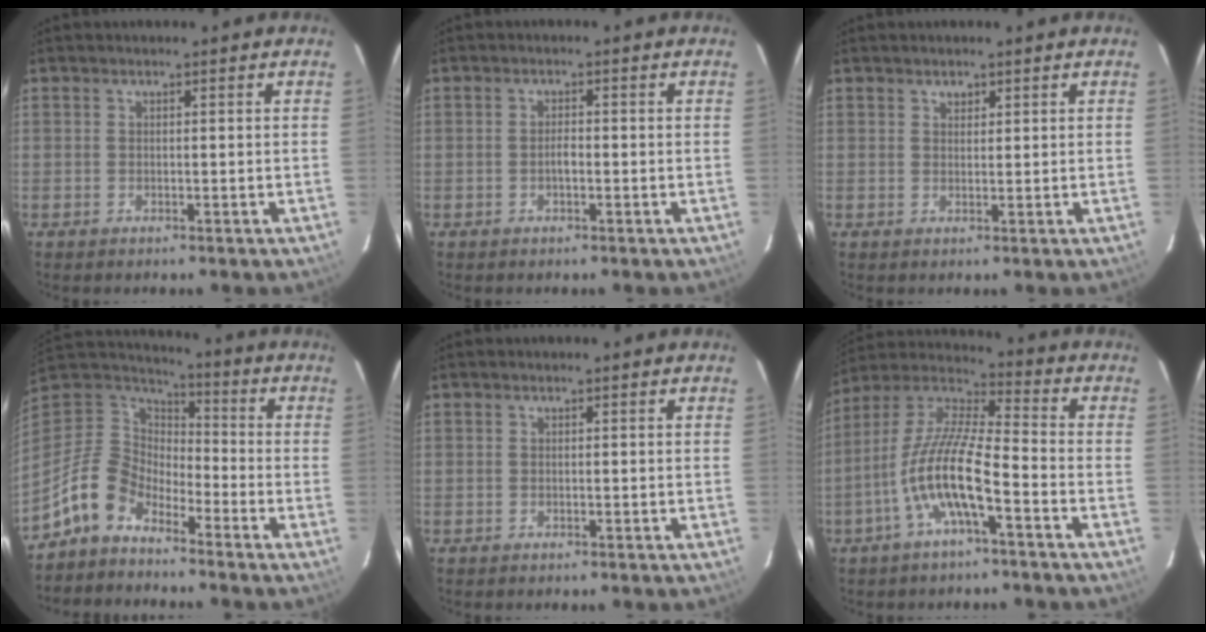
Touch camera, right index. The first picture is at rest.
{"total": 1.7, "force": [-0.4, 0.6, 1.6], "torque": [-0.031, 0.004, -0.009]}
{"total": 1.3, "force": [0.8, 0.9, 0.4], "torque": [-0.003, 0.004, 0.014]}
{"total": 11.0, "force": [-7.7, 6.5, 4.5], "torque": [-0.106, 0.023, -0.156]}
{"total": 0.0}
{"total": 13.2, "force": [-5.2, 2.4, 11.9], "torque": [-0.239, 0.002, -0.106]}